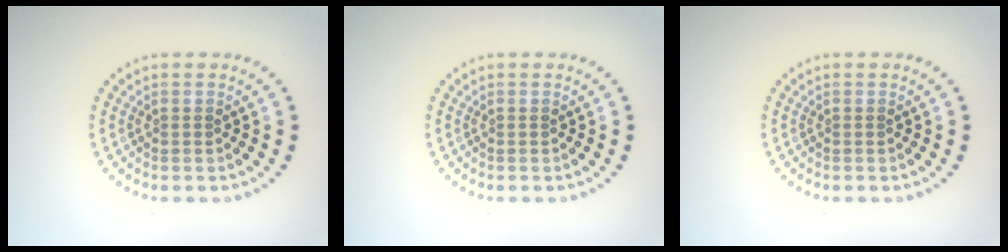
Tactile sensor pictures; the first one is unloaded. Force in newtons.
{"total": 0.0}
{"total": 0.0}